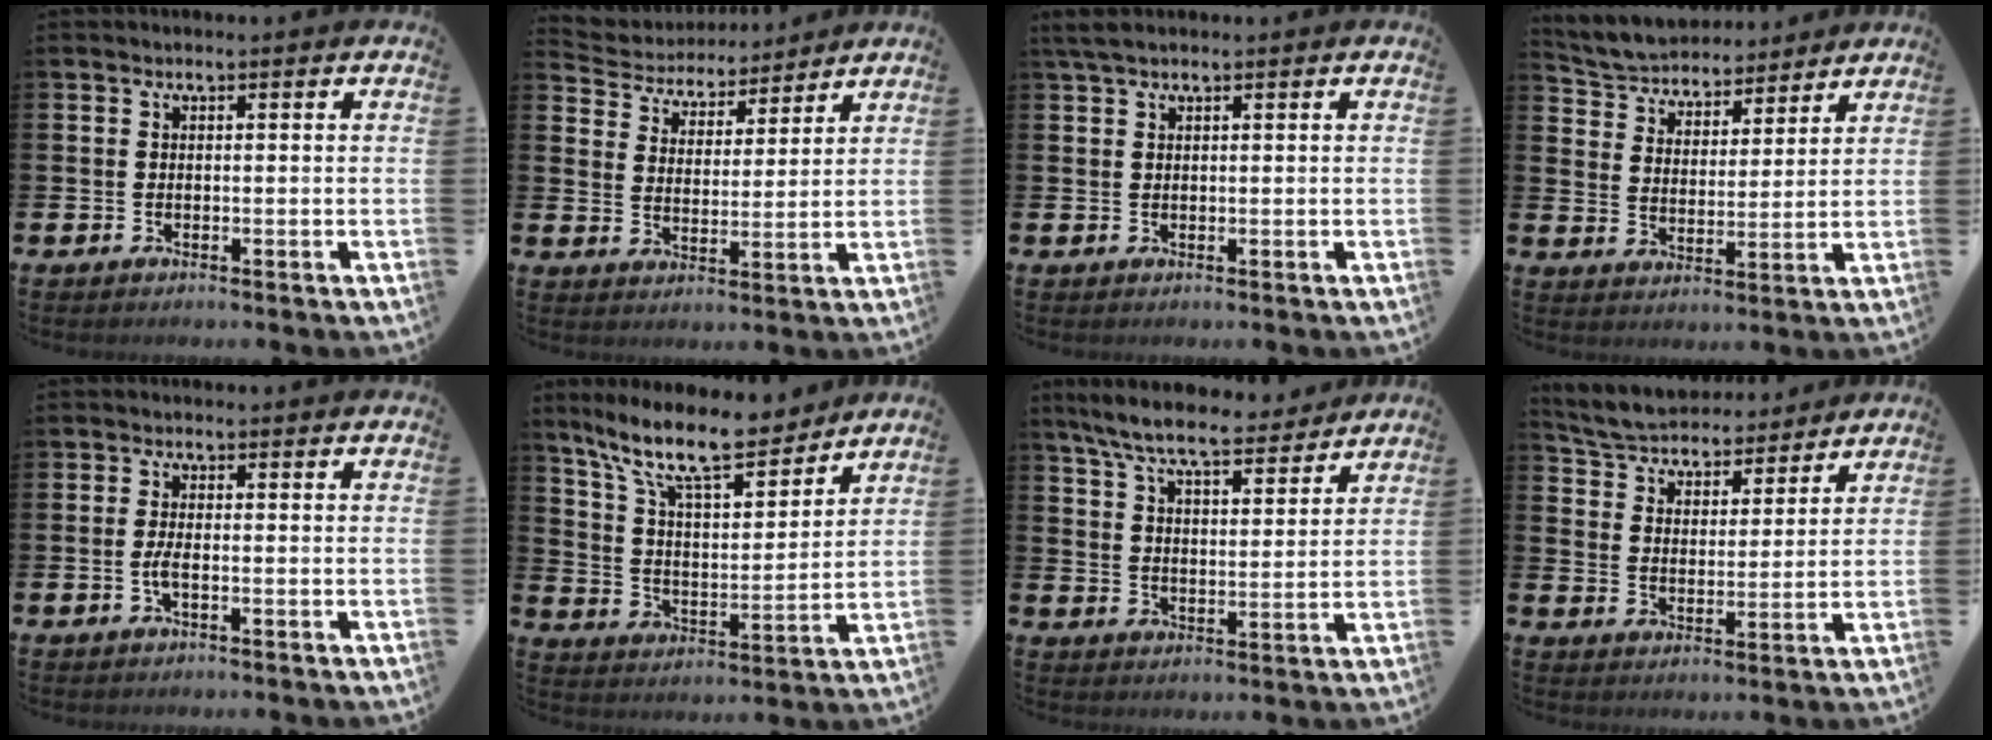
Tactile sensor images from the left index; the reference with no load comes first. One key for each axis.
{"total": 4.4, "fx": 4.2, "fy": 1.3, "fz": -0.4, "tx": -0.024, "ty": -0.031, "tz": 0.071}
{"total": 2.0, "fx": 1.6, "fy": 0.5, "fz": 1.2, "tx": -0.024, "ty": 0.005, "tz": 0.028}
{"total": 4.6, "fx": 4.4, "fy": 1.4, "fz": -0.3, "tx": -0.028, "ty": -0.034, "tz": 0.073}
{"total": 1.9, "fx": -0.6, "fy": 0.5, "fz": 1.8, "tx": -0.038, "ty": 0.004, "tz": -0.010}
{"total": 12.5, "fx": 10.6, "fy": 2.9, "fz": 5.9, "tx": -0.141, "ty": -0.061, "tz": 0.185}
{"total": 8.2, "fx": 7.6, "fy": 1.2, "fz": 2.9, "tx": -0.088, "ty": -0.038, "tz": 0.134}
{"total": 5.2, "fx": 5.1, "fy": 1.1, "fz": 0.3, "tx": -0.038, "ty": -0.037, "tz": 0.088}